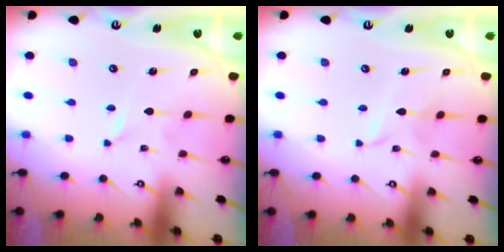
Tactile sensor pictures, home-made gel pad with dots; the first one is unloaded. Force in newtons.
{"total": 3.0, "press": 3.0, "slide": 0.2}